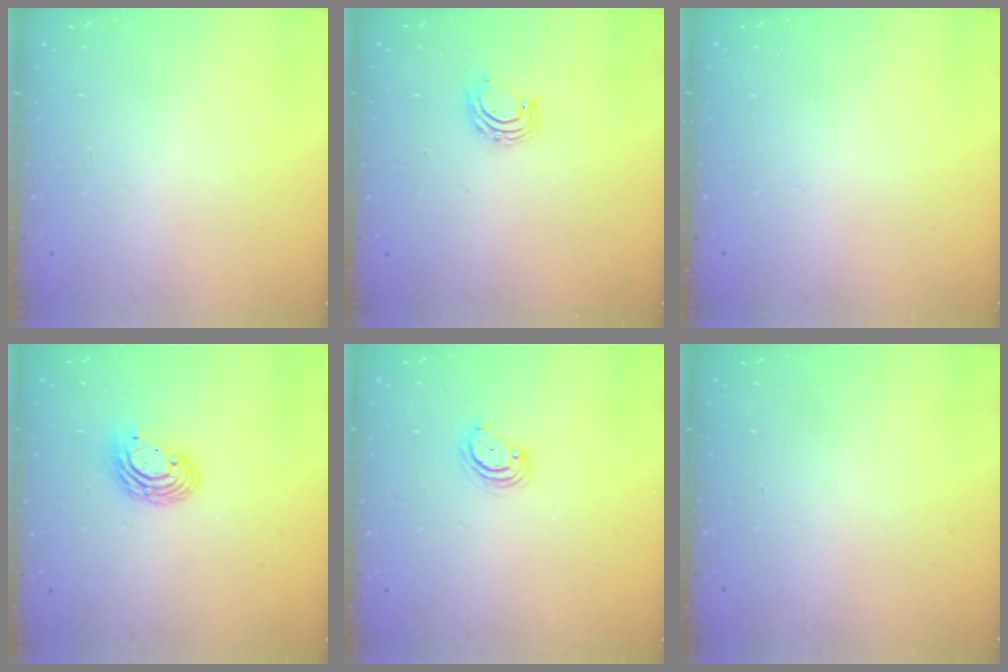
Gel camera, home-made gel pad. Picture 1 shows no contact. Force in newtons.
{"total": 7.6, "press": 7.5, "slide": 0.9}
{"total": 0.0}
{"total": 8.3, "press": 8.2, "slide": 1.4}
{"total": 4.2, "press": 4.1, "slide": 0.3}
{"total": 0.0}